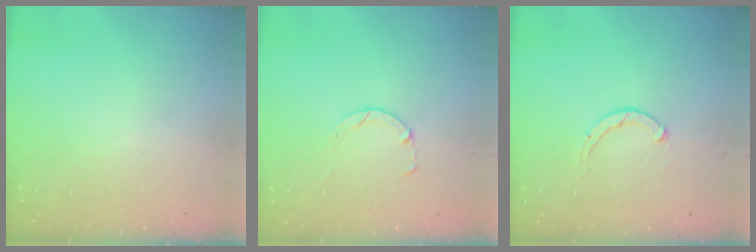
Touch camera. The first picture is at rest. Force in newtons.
{"total": 0.0}
{"total": 1.8, "press": 1.7, "slide": 0.5}